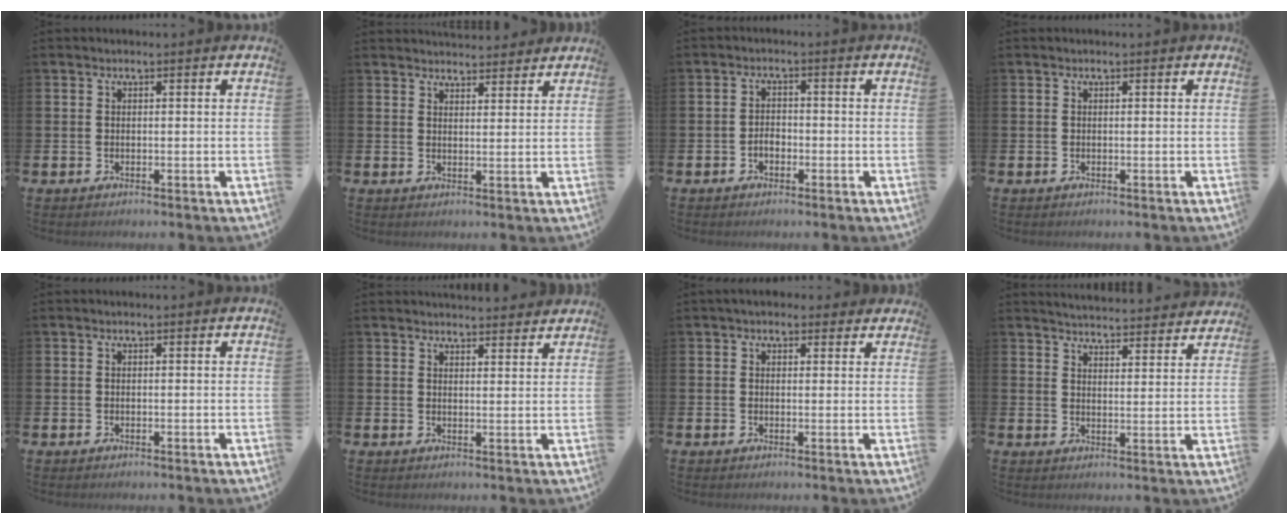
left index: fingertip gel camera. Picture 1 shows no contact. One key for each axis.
{"total": 3.5, "fx": 3.4, "fy": 0.6, "fz": -0.3, "tx": 0.010, "ty": -0.023, "tz": 0.061}
{"total": 1.9, "fx": -0.9, "fy": 1.3, "fz": 1.0, "tx": -0.017, "ty": 0.003, "tz": -0.019}
{"total": 0.0}
{"total": 0.0}
{"total": 3.2, "fx": 3.2, "fy": 0.2, "fz": -0.2, "tx": 0.008, "ty": -0.022, "tz": 0.056}
{"total": 2.6, "fx": 2.2, "fy": 1.3, "fz": 0.3, "tx": 0.000, "ty": -0.003, "tz": 0.037}
{"total": 4.8, "fx": 4.8, "fy": 0.3, "fz": 0.1, "tx": -0.013, "ty": -0.039, "tz": 0.084}